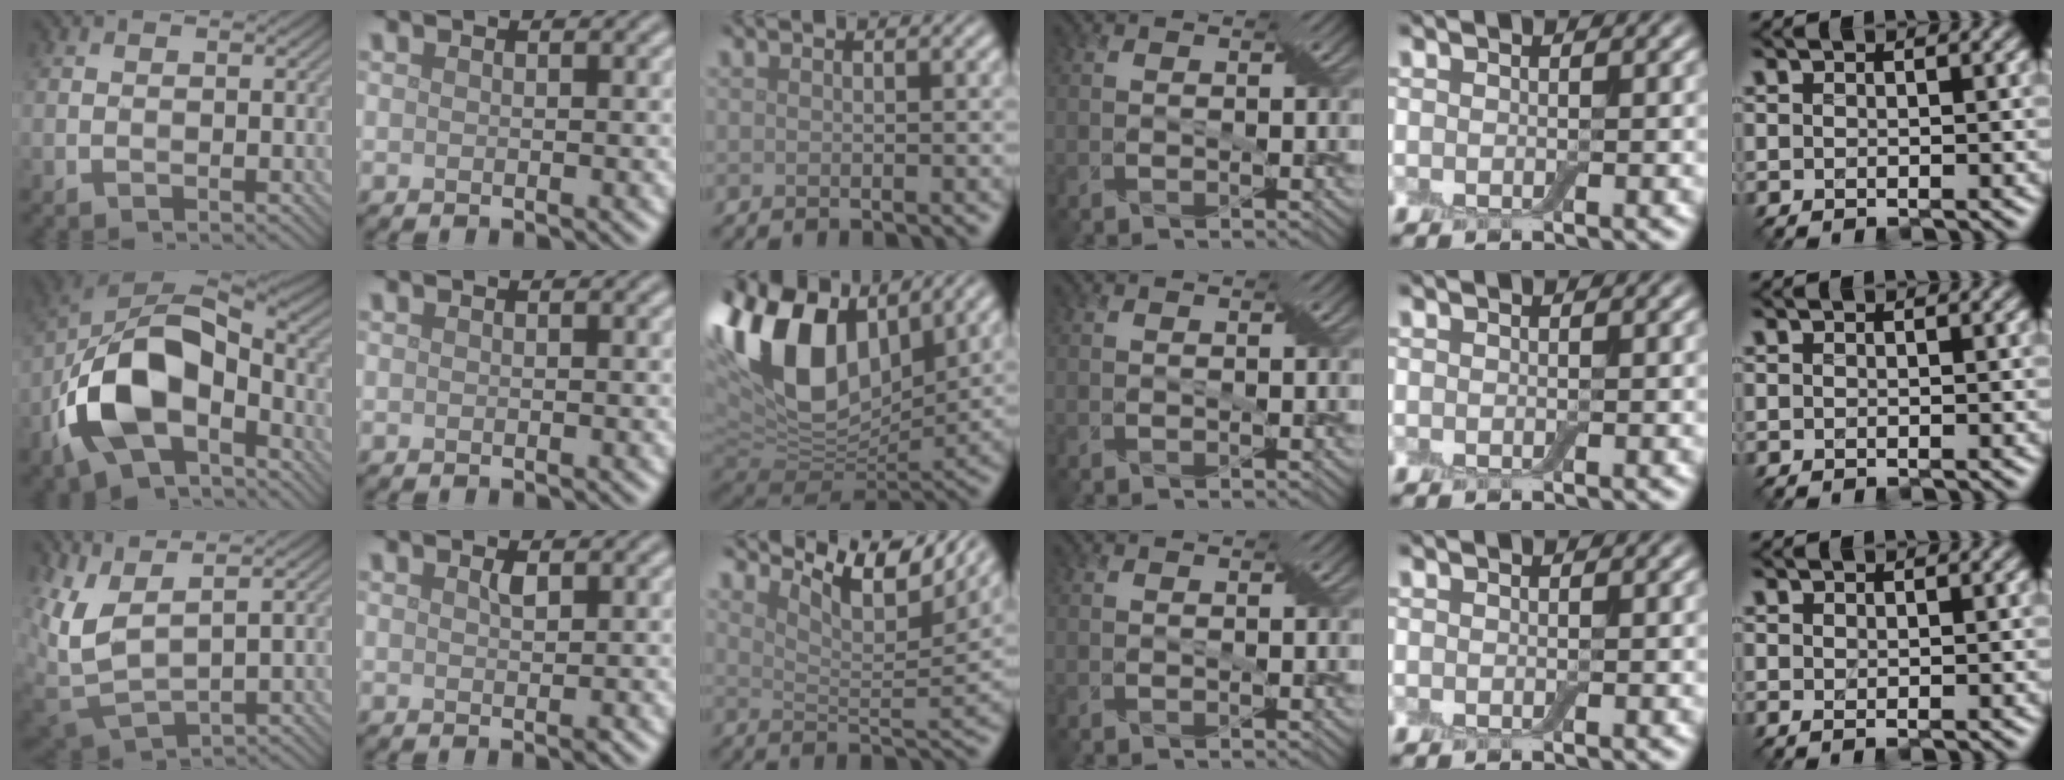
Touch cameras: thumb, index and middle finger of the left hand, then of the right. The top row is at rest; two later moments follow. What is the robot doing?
{"motion": "cut", "object": "aluminum foil"}